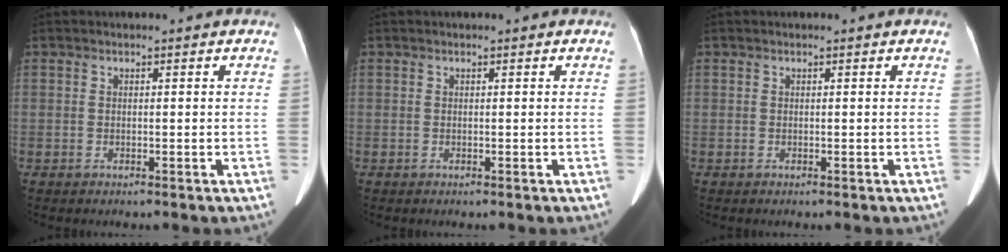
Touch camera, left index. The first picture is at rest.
{"total": 0.0}
{"total": 0.0}